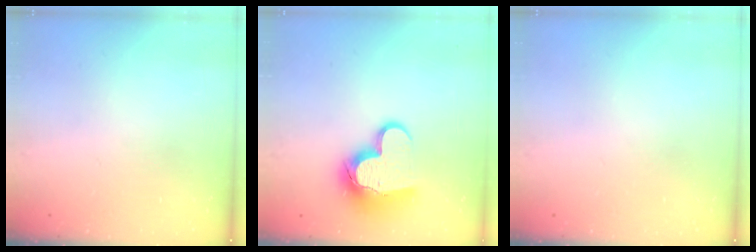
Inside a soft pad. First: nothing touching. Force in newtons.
{"total": 14.3, "press": 14.3, "slide": 1.1}
{"total": 0.0}